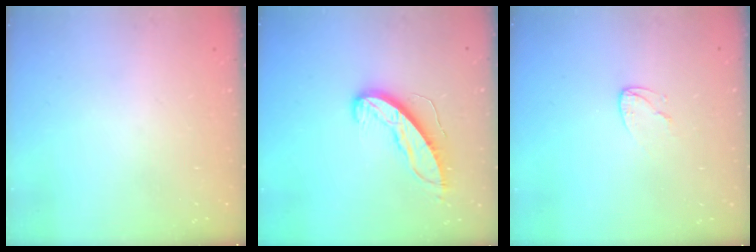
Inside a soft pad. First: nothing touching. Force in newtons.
{"total": 9.6, "press": 9.6, "slide": 0.5}
{"total": 4.7, "press": 4.6, "slide": 0.4}